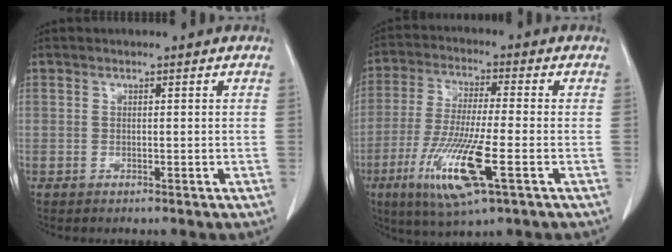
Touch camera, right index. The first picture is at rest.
{"total": 13.3, "force": [-4.9, 1.1, 12.3], "torque": [-0.252, -0.029, -0.088]}